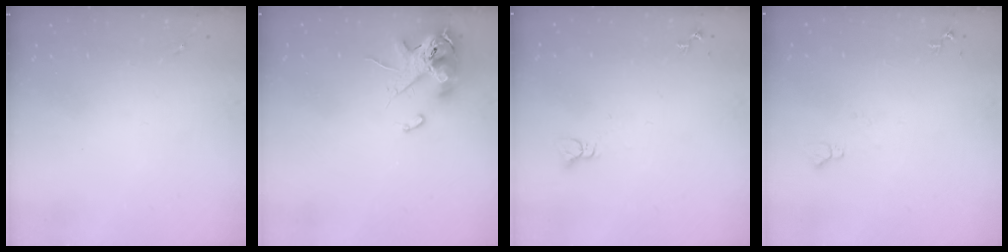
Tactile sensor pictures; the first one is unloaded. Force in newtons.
{"total": 12.6, "press": 12.4, "slide": 2.1}
{"total": 2.2, "press": 2.2, "slide": 0.1}
{"total": 6.1, "press": 6.0, "slide": 0.8}